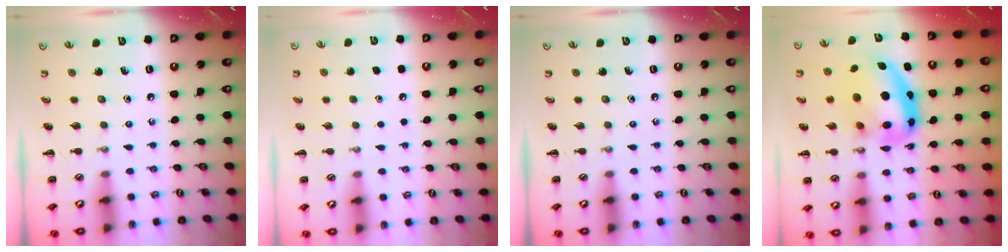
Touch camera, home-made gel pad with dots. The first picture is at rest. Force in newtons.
{"total": 1.7, "press": 1.6, "slide": 0.1}
{"total": 0.0}
{"total": 15.1, "press": 14.7, "slide": 3.6}